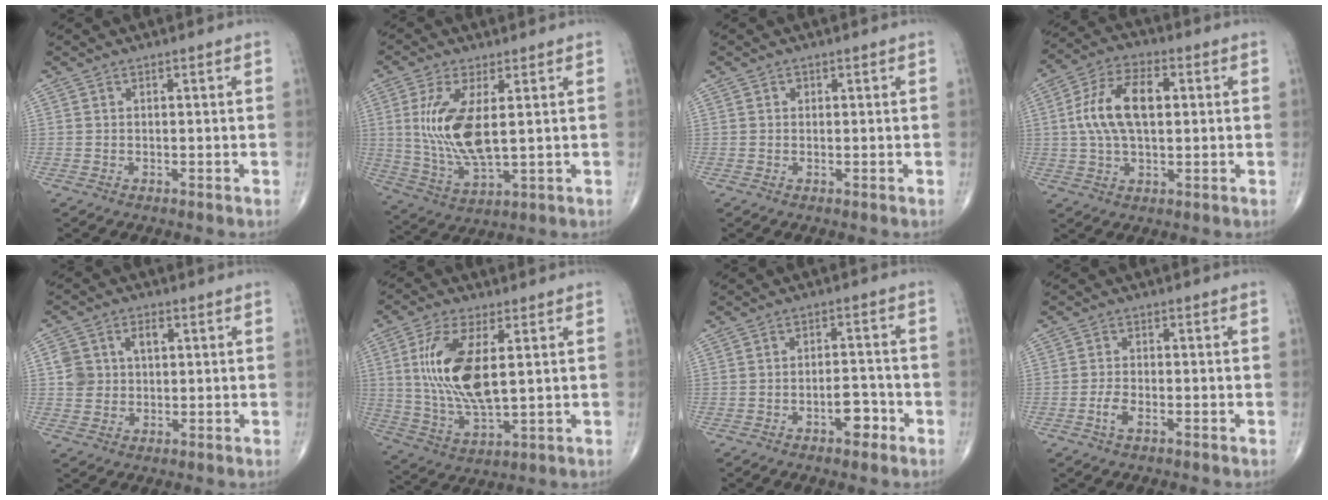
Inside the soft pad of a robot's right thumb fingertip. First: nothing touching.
{"total": 12.5, "force": [2.0, 4.8, 11.4], "torque": [-0.245, -0.021, 0.049]}
{"total": 0.6, "force": [0.2, 0.5, 0.2], "torque": [0.002, 0.000, 0.003]}
{"total": 12.6, "force": [1.7, 6.5, 10.6], "torque": [-0.203, 0.019, 0.028]}
{"total": 6.3, "force": [1.6, 4.9, 3.6], "torque": [-0.043, 0.003, 0.029]}
{"total": 14.6, "force": [2.8, 5.8, 13.1], "torque": [-0.272, -0.020, 0.062]}
{"total": 4.8, "force": [-2.4, 2.3, 3.4], "torque": [-0.036, 0.021, -0.035]}
{"total": 2.7, "force": [-1.2, 1.1, 2.2], "torque": [-0.049, 0.008, -0.024]}